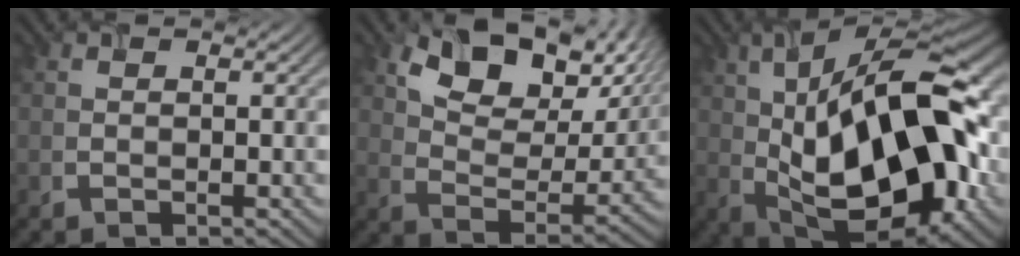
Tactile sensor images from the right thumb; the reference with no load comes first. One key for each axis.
{"total": 13.1, "fx": 8.0, "fy": 6.5, "fz": 7.9, "tx": -0.136, "ty": -0.008, "tz": 0.140}
{"total": 18.7, "fx": 0.5, "fy": 9.6, "fz": 16.0, "tx": -0.264, "ty": 0.007, "tz": 0.001}